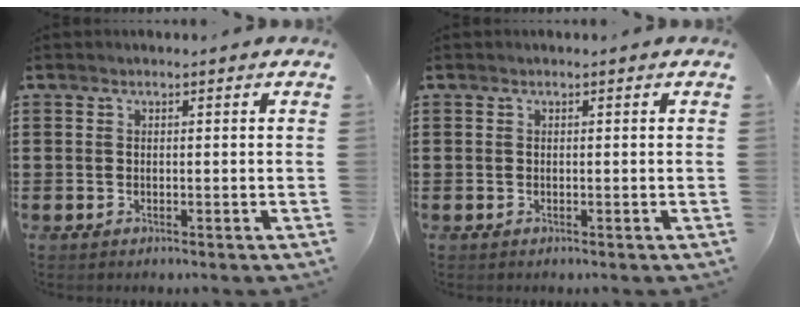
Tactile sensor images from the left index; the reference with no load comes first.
{"total": 0.0}